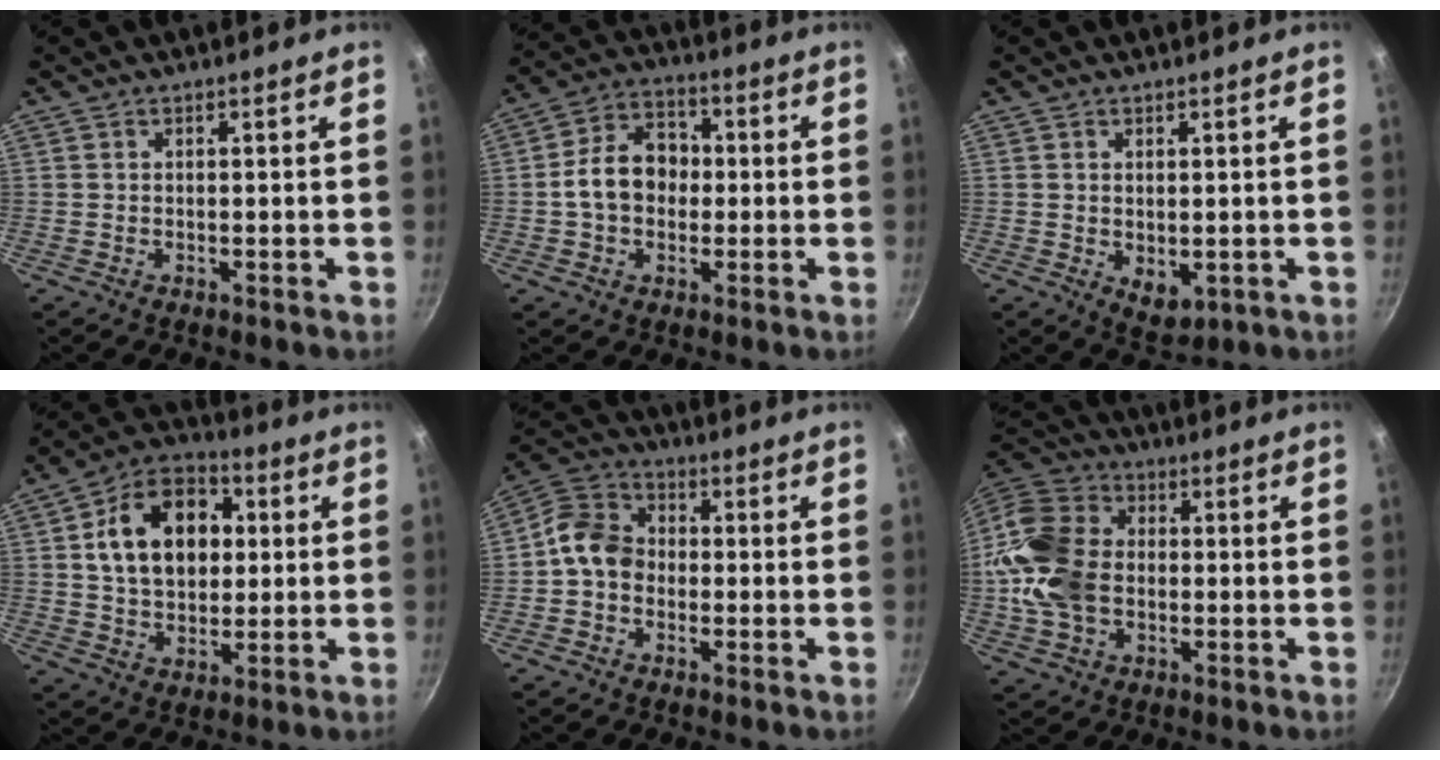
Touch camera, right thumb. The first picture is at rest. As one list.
[{"total": 9.7, "force": [-0.8, 7.4, 6.1], "torque": [-0.067, 0.029, -0.027]}, {"total": 4.4, "force": [-0.2, 2.8, 3.4], "torque": [-0.042, -0.013, 0.004]}, {"total": 16.8, "force": [3.1, 11.9, 11.4], "torque": [-0.150, 0.017, 0.041]}, {"total": 8.3, "force": [-1.4, 6.7, 4.6], "torque": [-0.061, 0.029, -0.050]}, {"total": 16.3, "force": [-1.1, 12.0, 10.9], "torque": [-0.203, 0.025, -0.033]}]